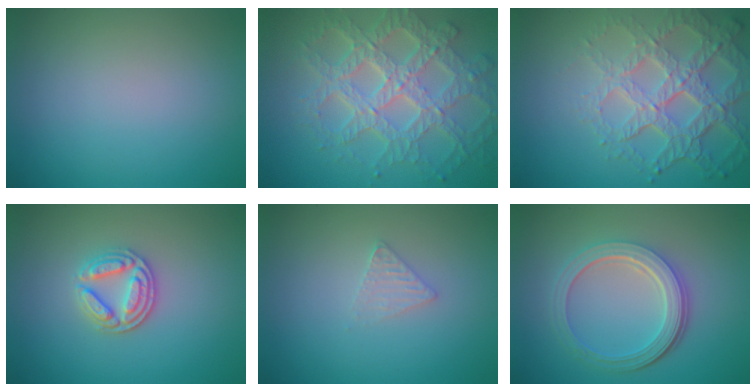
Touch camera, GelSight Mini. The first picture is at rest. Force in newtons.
{"total": 7.9, "press": 5.7, "slide": 5.4}
{"total": 7.1, "press": 5.1, "slide": 5.0}
{"total": 3.3, "press": 3.0, "slide": 1.3}
{"total": 1.4, "press": 1.3, "slide": 0.2}
{"total": 5.4, "press": 3.9, "slide": 3.7}